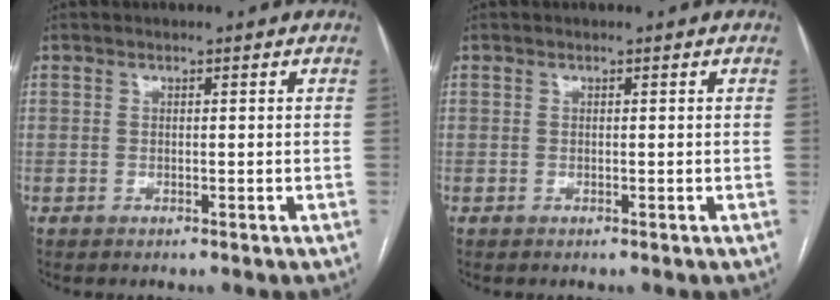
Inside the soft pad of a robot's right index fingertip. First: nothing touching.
{"total": 0.0}